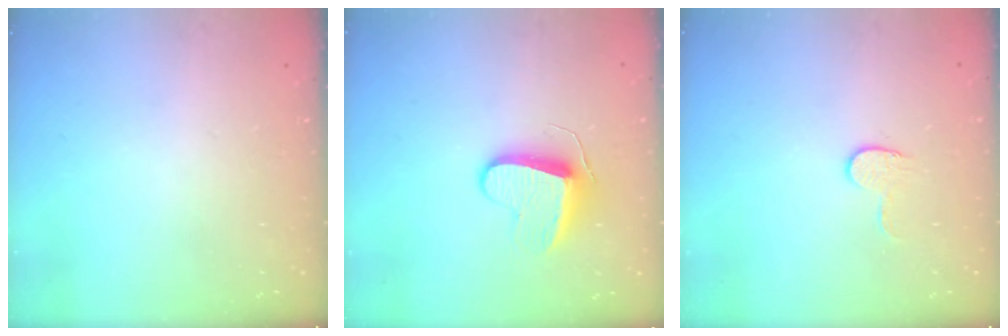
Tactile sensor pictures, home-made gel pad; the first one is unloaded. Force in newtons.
{"total": 9.1, "press": 9.0, "slide": 0.6}
{"total": 5.4, "press": 5.4, "slide": 0.5}